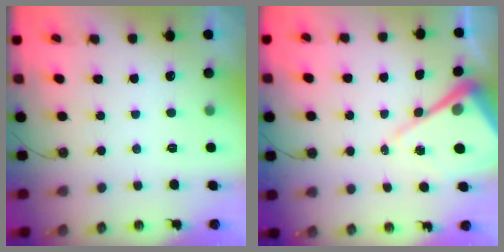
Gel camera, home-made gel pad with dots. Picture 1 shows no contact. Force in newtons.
{"total": 12.6, "press": 12.5, "slide": 1.3}